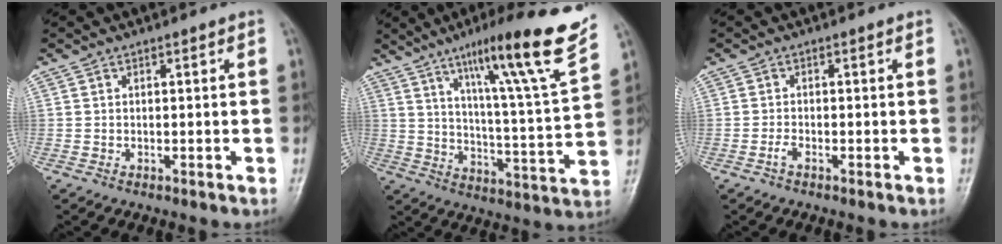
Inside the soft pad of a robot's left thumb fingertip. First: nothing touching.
{"total": 20.5, "force": [13.2, 0.7, 15.8], "torque": [-0.215, -0.063, 0.198]}
{"total": 1.1, "force": [-0.7, 0.4, 0.7], "torque": [-0.017, 0.001, -0.016]}